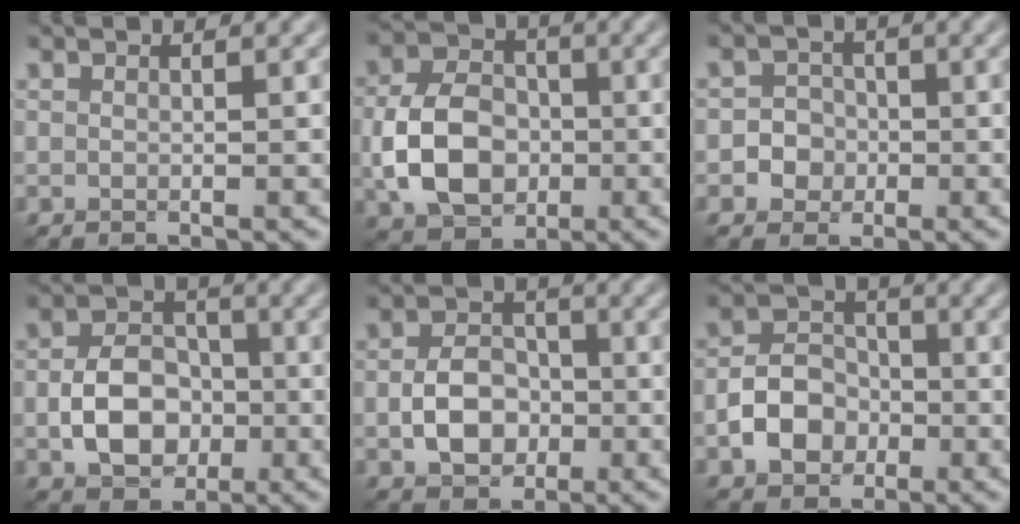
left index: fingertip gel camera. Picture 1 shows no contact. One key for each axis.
{"total": 7.5, "fx": -1.7, "fy": 5.5, "fz": 4.9, "tx": -0.097, "ty": 0.005, "tz": -0.041}
{"total": 3.3, "fx": -1.1, "fy": 3.0, "fz": 0.6, "tx": 0.014, "ty": 0.010, "tz": -0.035}
{"total": 5.8, "fx": -1.4, "fy": 4.2, "fz": 3.7, "tx": -0.067, "ty": 0.000, "tz": -0.025}
{"total": 4.6, "fx": -1.2, "fy": 3.3, "fz": 2.9, "tx": -0.051, "ty": 0.002, "tz": -0.023}
{"total": 4.4, "fx": -1.7, "fy": 3.3, "fz": 2.3, "tx": -0.040, "ty": 0.004, "tz": -0.035}